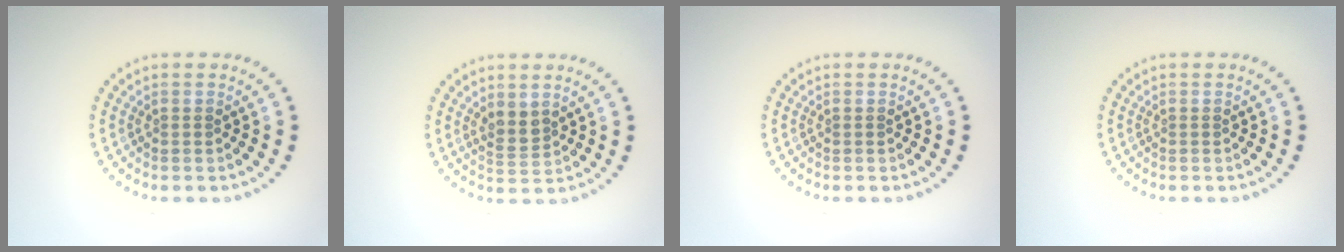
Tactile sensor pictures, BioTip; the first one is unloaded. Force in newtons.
{"total": 1.8, "press": 1.6, "slide": 1.0}
{"total": 0.0}
{"total": 0.0}